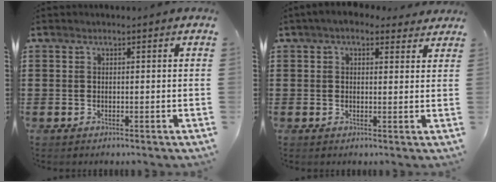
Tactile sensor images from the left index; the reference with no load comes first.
{"total": 3.0, "force": [2.2, 1.7, 1.2], "torque": [-0.032, 0.005, 0.039]}